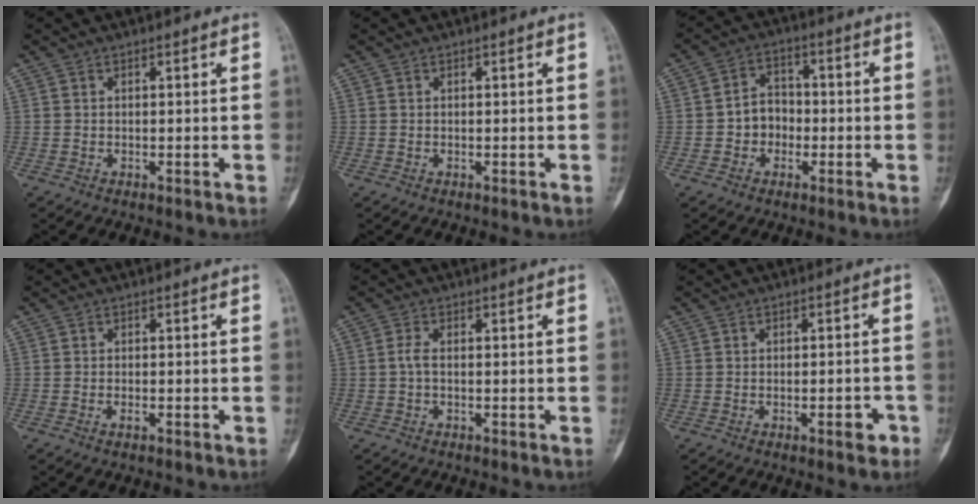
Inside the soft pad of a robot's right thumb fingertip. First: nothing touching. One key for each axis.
{"total": 0.0}
{"total": 6.1, "fx": -1.3, "fy": 5.1, "fz": 3.0, "tx": -0.022, "ty": 0.024, "tz": -0.031}
{"total": 1.0, "fx": -0.5, "fy": 0.4, "fz": 0.7, "tx": -0.014, "ty": 0.004, "tz": -0.011}
{"total": 1.6, "fx": -0.2, "fy": 0.6, "fz": 1.5, "tx": -0.032, "ty": 0.001, "tz": -0.007}
{"total": 3.9, "fx": -1.9, "fy": 1.5, "fz": 3.1, "tx": -0.037, "ty": 0.014, "tz": -0.019}